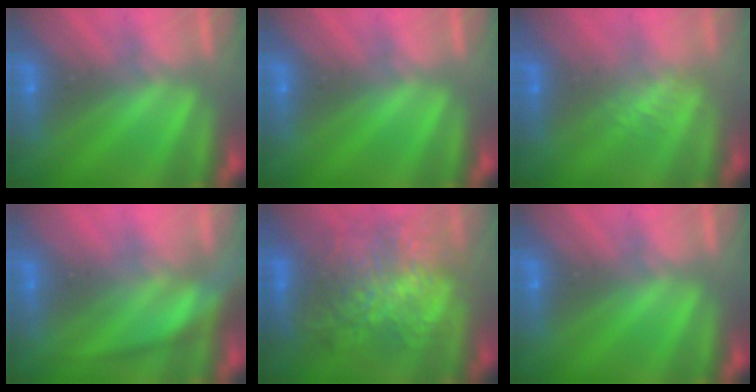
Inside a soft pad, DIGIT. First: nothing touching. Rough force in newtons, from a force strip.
{"total": 0.0}
{"total": 1.2}
{"total": 3.1}
{"total": 7.2}
{"total": 0.0}